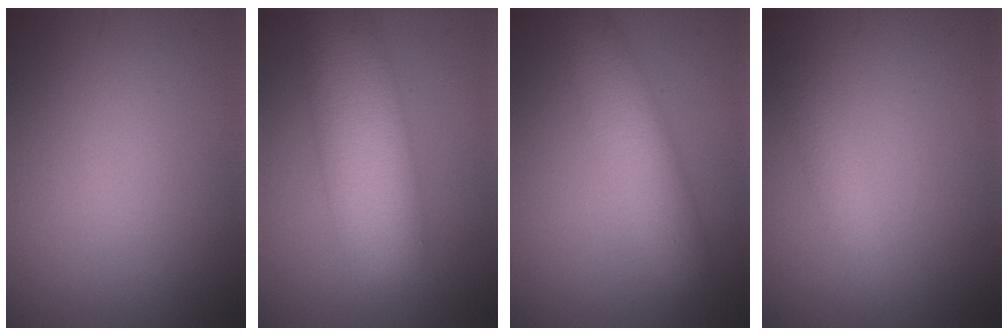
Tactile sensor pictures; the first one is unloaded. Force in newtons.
{"total": 8.1, "press": 8.1, "slide": 0.2}
{"total": 4.6, "press": 4.6, "slide": 0.1}
{"total": 2.0, "press": 2.0, "slide": 0.1}